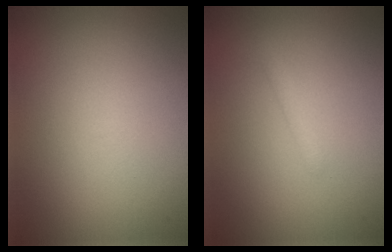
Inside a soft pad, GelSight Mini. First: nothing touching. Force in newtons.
{"total": 0.9, "press": 0.9, "slide": 0.1}